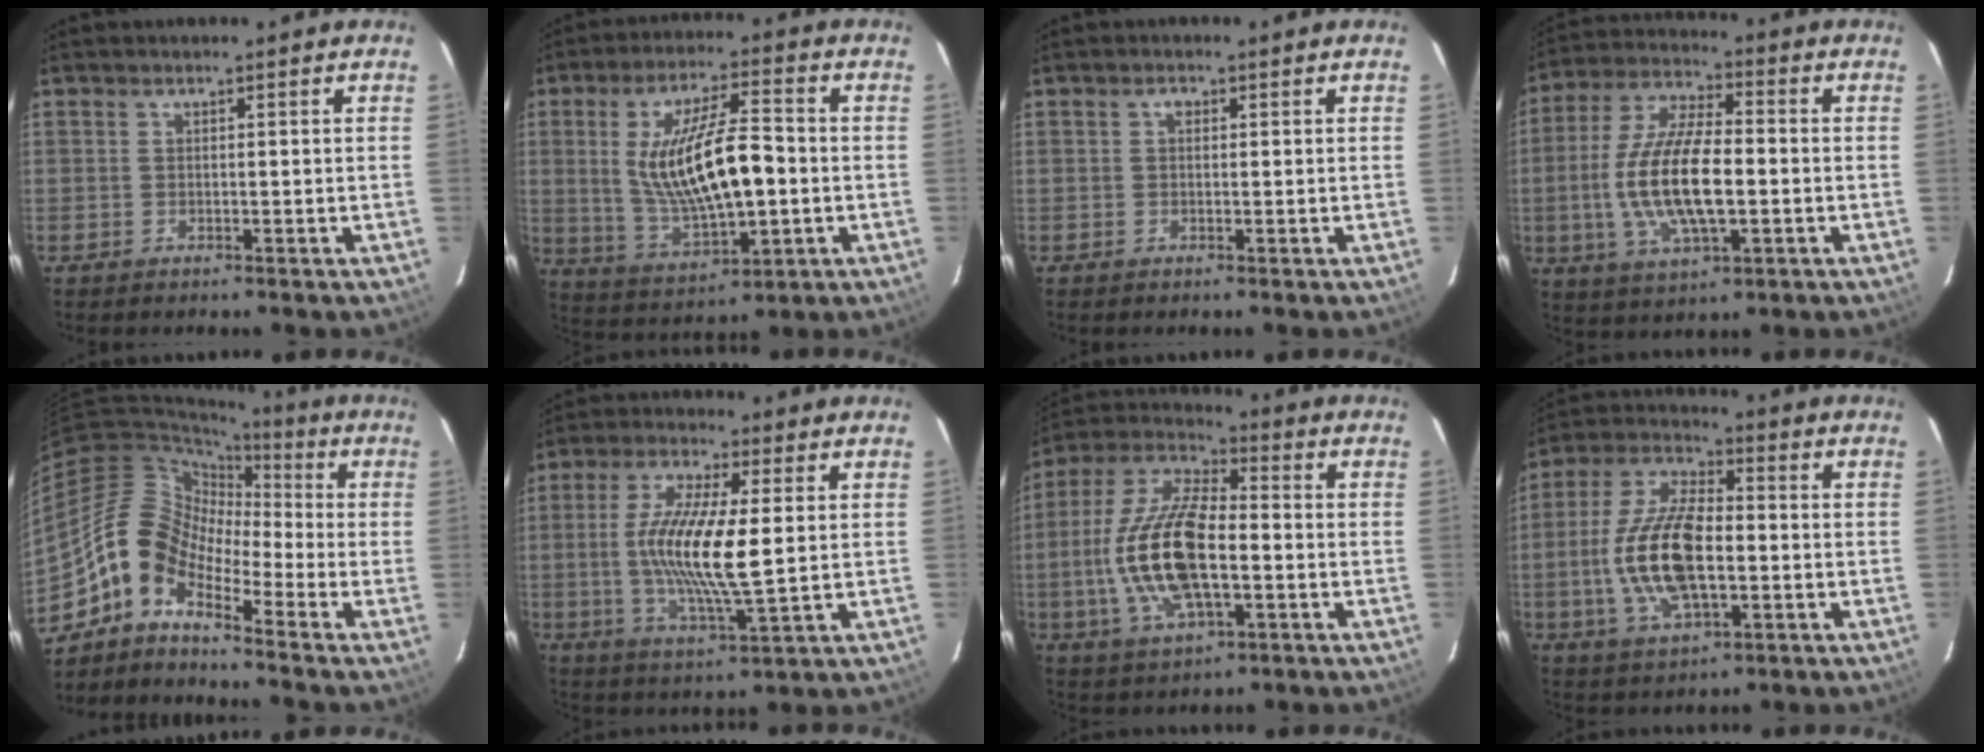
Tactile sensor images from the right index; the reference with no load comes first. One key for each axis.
{"total": 16.4, "fx": -0.3, "fy": 5.4, "fz": 15.5, "tx": -0.291, "ty": -0.007, "tz": 0.015}
{"total": 1.1, "fx": 0.3, "fy": 0.9, "fz": 0.6, "tx": -0.008, "ty": 0.005, "tz": 0.003}
{"total": 15.9, "fx": -2.3, "fy": 5.9, "fz": 14.6, "tx": -0.299, "ty": -0.003, "tz": -0.042}
{"total": 9.3, "fx": -5.5, "fy": 4.9, "fz": 5.7, "tx": -0.093, "ty": 0.027, "tz": -0.131}
{"total": 14.2, "fx": 0.6, "fy": 3.0, "fz": 13.8, "tx": -0.269, "ty": -0.008, "tz": 0.011}
{"total": 18.5, "fx": -2.9, "fy": 7.9, "fz": 16.4, "tx": -0.343, "ty": 0.001, "tz": -0.056}
{"total": 16.3, "fx": -2.4, "fy": 7.3, "fz": 14.4, "tx": -0.301, "ty": 0.003, "tz": -0.043}